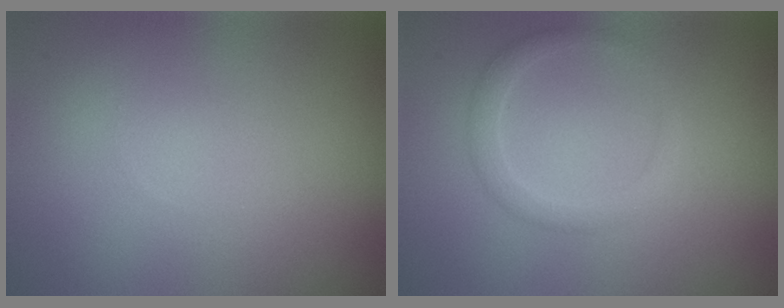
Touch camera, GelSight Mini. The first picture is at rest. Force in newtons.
{"total": 1.7, "press": 1.7, "slide": 0.1}